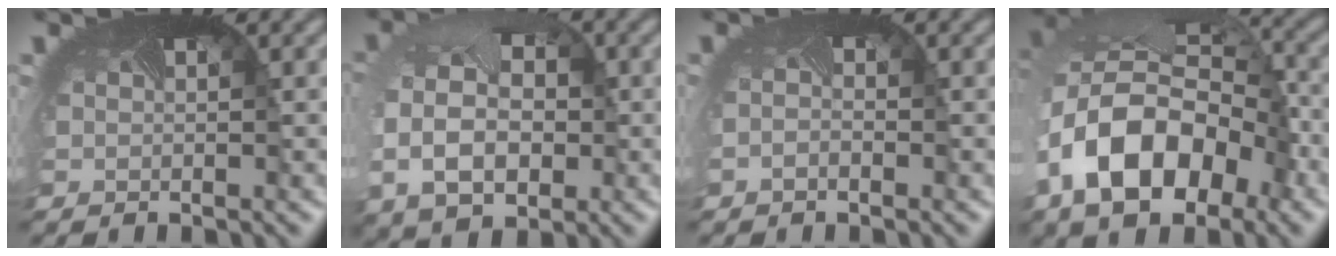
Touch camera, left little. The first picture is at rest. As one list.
[{"total": 8.3, "force": [-0.4, 6.2, 5.6], "torque": [-0.128, -0.018, 0.004]}, {"total": 0.7, "force": [-0.7, 0.2, 0.2], "torque": [-0.020, -0.008, -0.012]}, {"total": 14.6, "force": [-4.6, 9.7, 9.9], "torque": [-0.207, -0.031, -0.065]}]